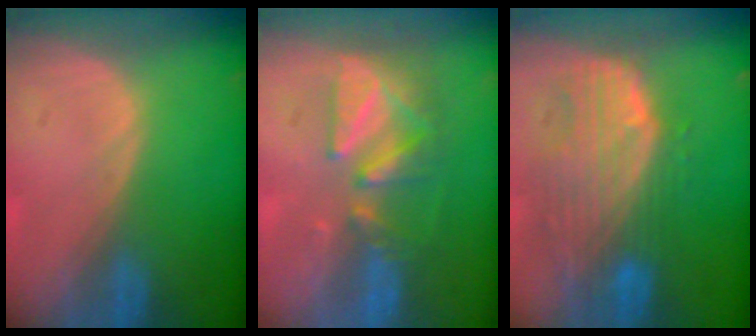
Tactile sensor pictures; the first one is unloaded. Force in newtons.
{"total": 9.0, "press": 7.9, "slide": 4.4}
{"total": 10.5, "press": 9.0, "slide": 5.3}